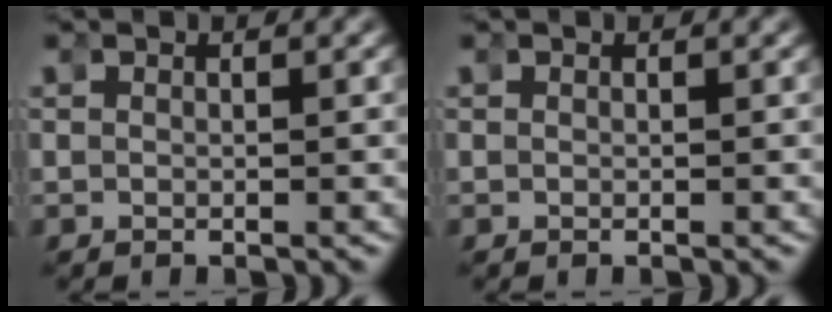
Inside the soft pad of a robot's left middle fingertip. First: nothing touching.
{"total": 0.0}